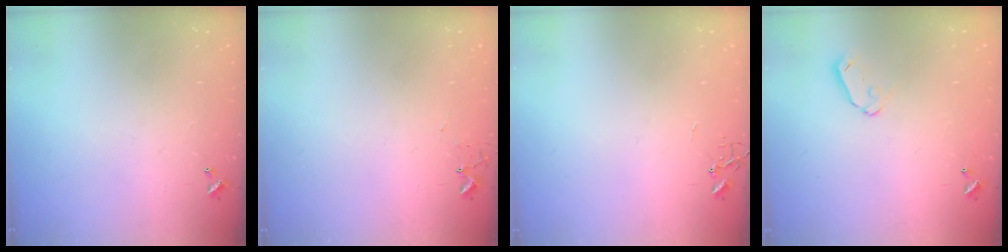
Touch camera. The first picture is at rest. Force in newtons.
{"total": 5.4, "press": 5.4, "slide": 0.7}
{"total": 0.0}
{"total": 5.8, "press": 5.8, "slide": 0.5}